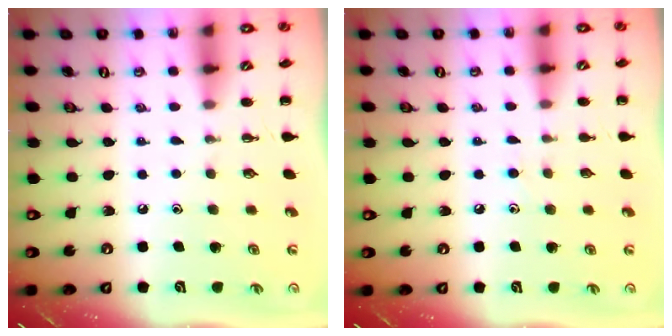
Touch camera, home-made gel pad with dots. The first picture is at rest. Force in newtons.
{"total": 4.0, "press": 3.7, "slide": 1.6}